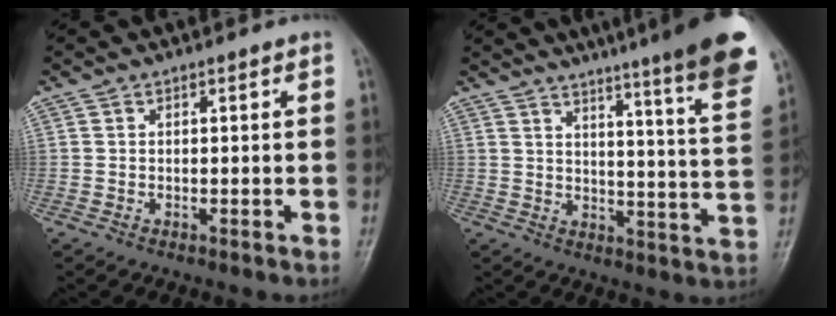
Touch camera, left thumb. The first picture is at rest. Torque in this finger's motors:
{"motor_torque": [2.93, 1.10, 1.50, -1.27, 0.09]}